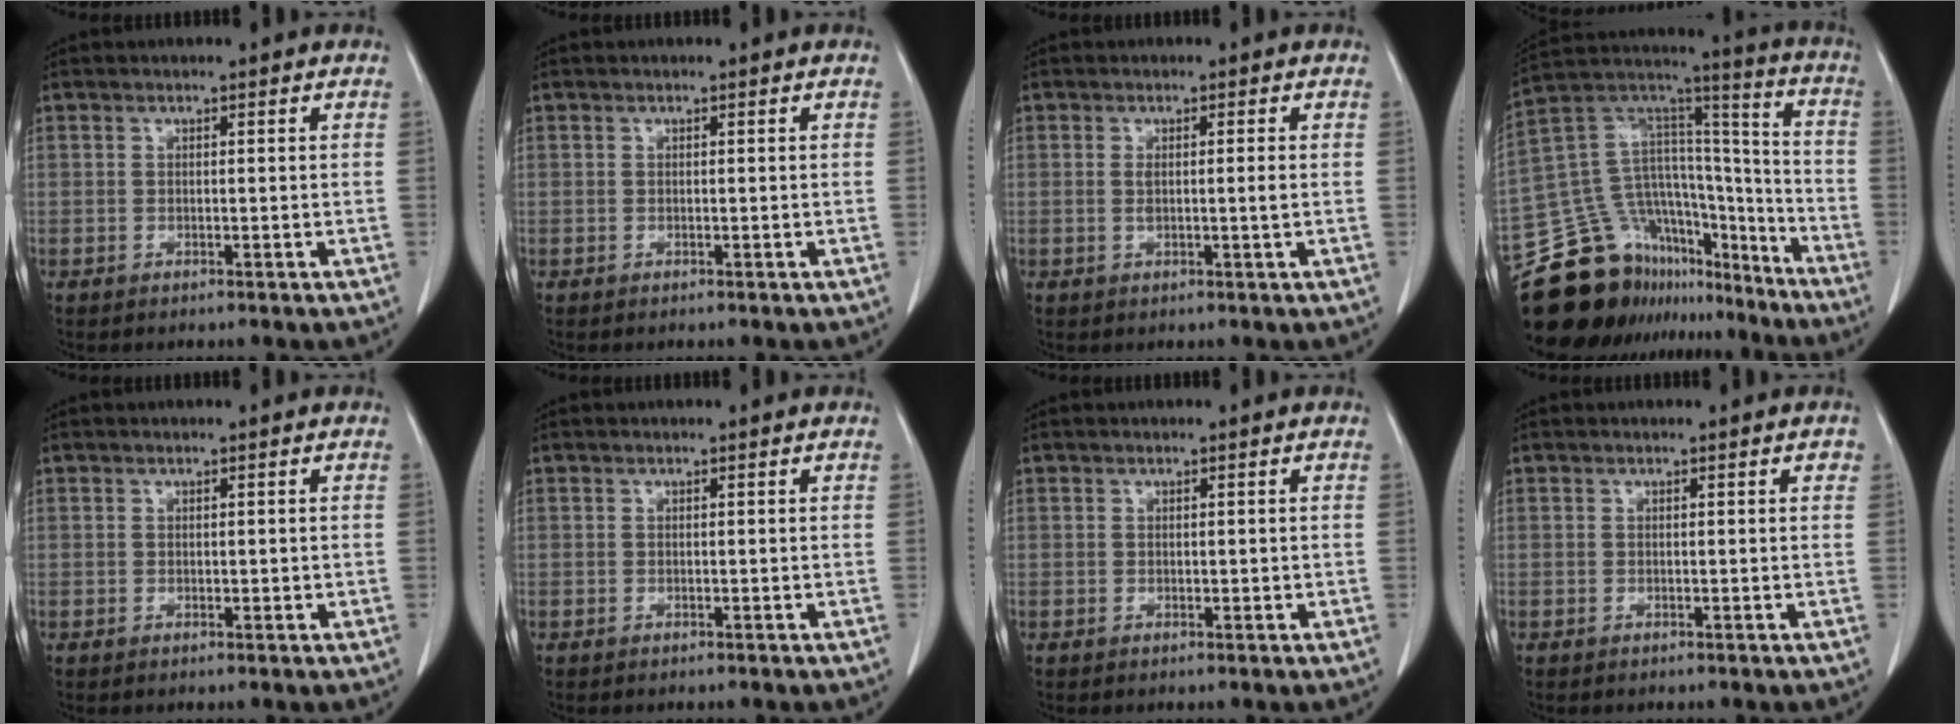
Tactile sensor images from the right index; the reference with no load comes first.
{"total": 0.0}
{"total": 1.9, "force": [0.1, 0.1, 1.9], "torque": [-0.039, 0.000, 0.006]}
{"total": 27.9, "force": [-22.3, 12.8, 10.7], "torque": [-0.207, 0.037, -0.350]}
{"total": 0.7, "force": [0.1, 0.6, 0.4], "torque": [-0.004, 0.001, 0.003]}
{"total": 0.0}
{"total": 0.6, "force": [0.1, 0.5, 0.2], "torque": [0.000, 0.001, 0.002]}
{"total": 0.7, "force": [0.2, 0.3, 0.6], "torque": [-0.008, 0.002, 0.002]}